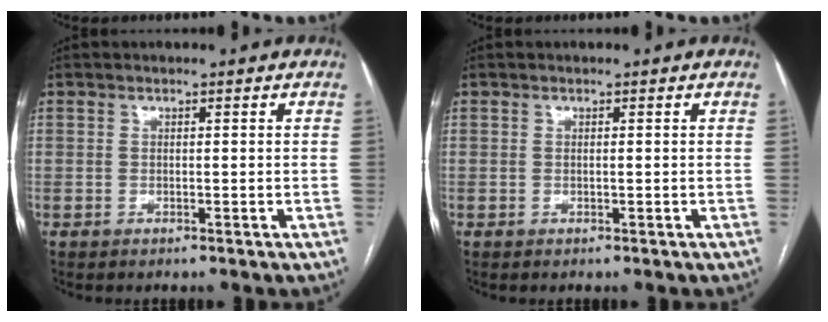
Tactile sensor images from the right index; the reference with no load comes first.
{"total": 0.0}